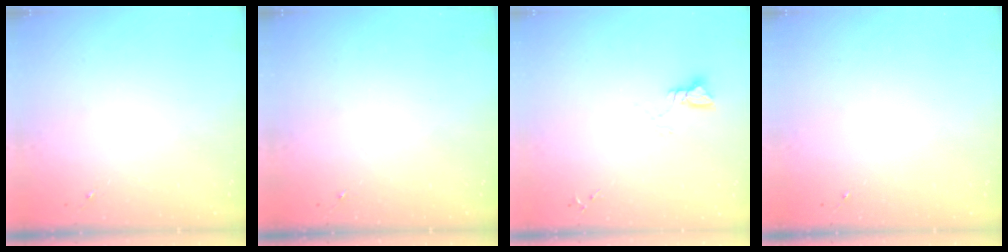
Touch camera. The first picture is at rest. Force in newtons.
{"total": 0.0}
{"total": 3.8, "press": 3.8, "slide": 0.5}
{"total": 0.0}